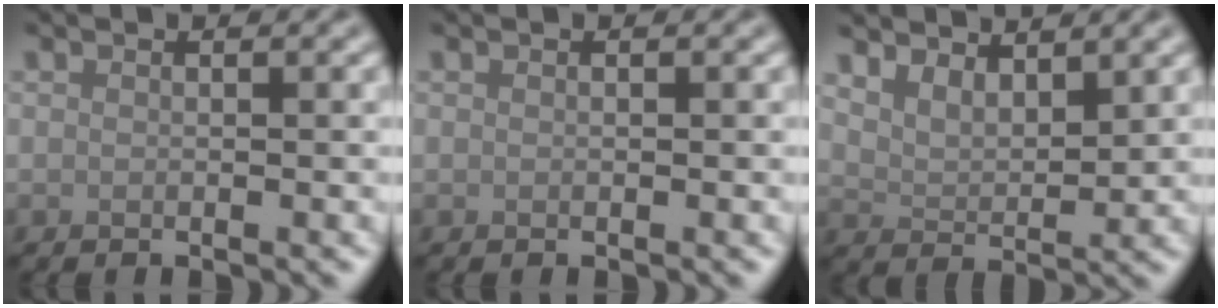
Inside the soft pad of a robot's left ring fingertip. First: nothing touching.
{"total": 0.0}
{"total": 3.4, "force": [2.8, 1.3, 1.6], "torque": [-0.033, -0.001, 0.049]}